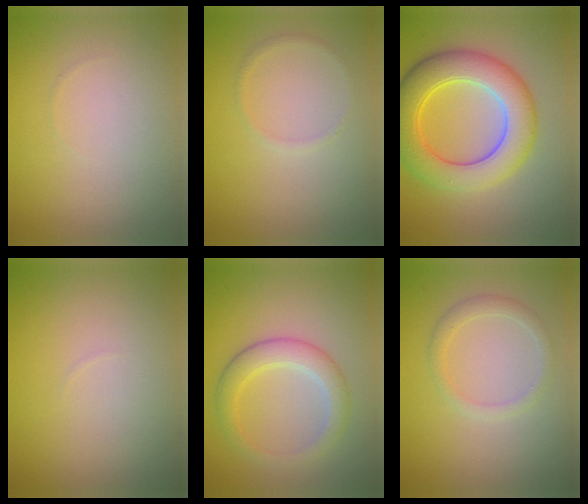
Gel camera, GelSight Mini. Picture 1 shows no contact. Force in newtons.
{"total": 0.8, "press": 0.8, "slide": 0.1}
{"total": 8.1, "press": 8.1, "slide": 0.2}
{"total": 0.0}
{"total": 3.5, "press": 3.5, "slide": 0.1}
{"total": 1.7, "press": 1.7, "slide": 0.1}